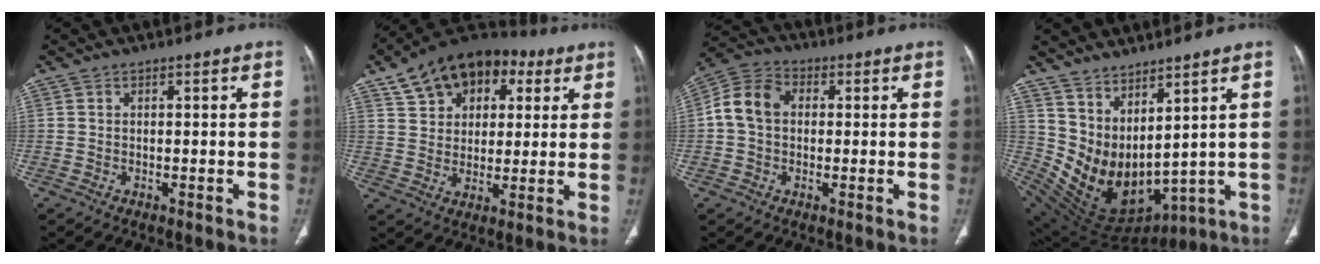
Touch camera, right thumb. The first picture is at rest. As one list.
[{"total": 17.4, "force": [8.2, 11.6, 10.1], "torque": [-0.123, 0.014, 0.130]}, {"total": 8.5, "force": [0.6, 6.5, 5.4], "torque": [-0.097, 0.027, 0.002]}, {"total": 12.8, "force": [6.4, 6.5, 8.9], "torque": [-0.122, -0.051, 0.157]}]